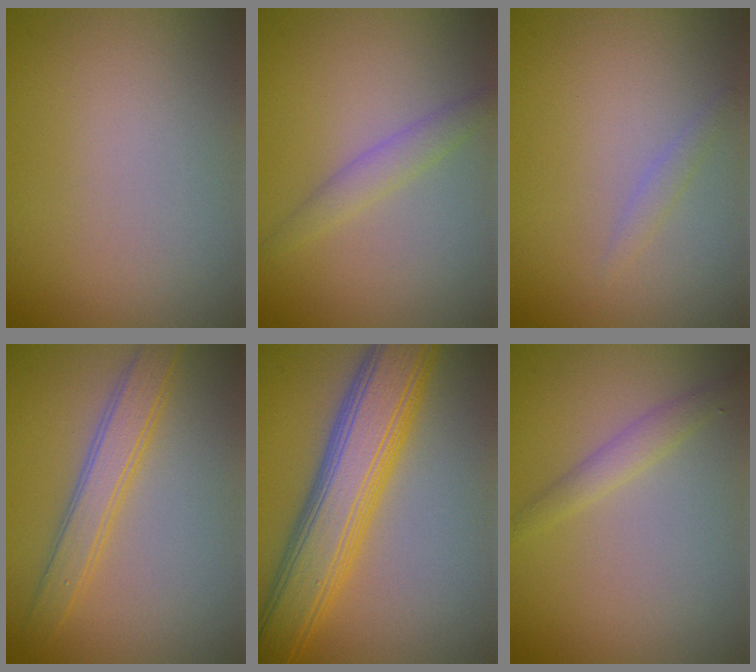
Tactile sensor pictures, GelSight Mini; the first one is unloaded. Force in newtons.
{"total": 1.9, "press": 1.9, "slide": 0.0}
{"total": 0.9, "press": 0.9, "slide": 0.1}
{"total": 3.5, "press": 3.5, "slide": 0.1}
{"total": 8.9, "press": 8.9, "slide": 0.0}
{"total": 1.6, "press": 1.6, "slide": 0.1}